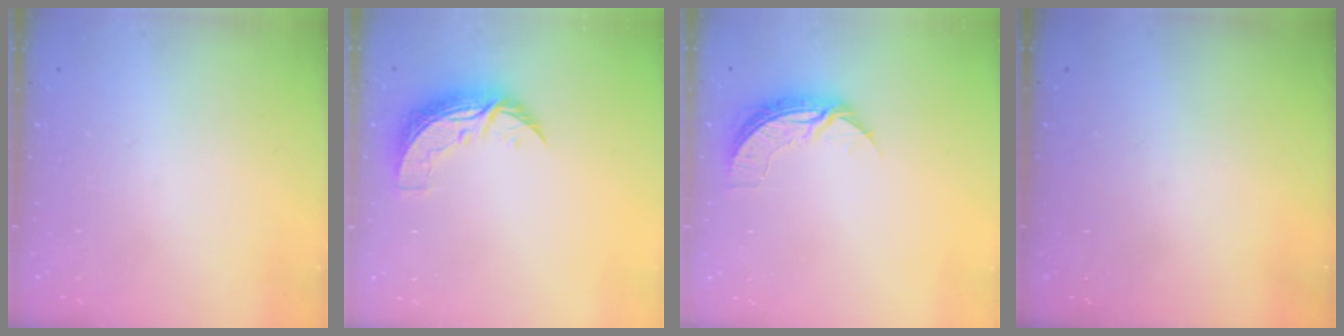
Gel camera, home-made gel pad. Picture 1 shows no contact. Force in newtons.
{"total": 8.6, "press": 8.6, "slide": 0.1}
{"total": 6.7, "press": 6.7, "slide": 0.2}
{"total": 0.0}